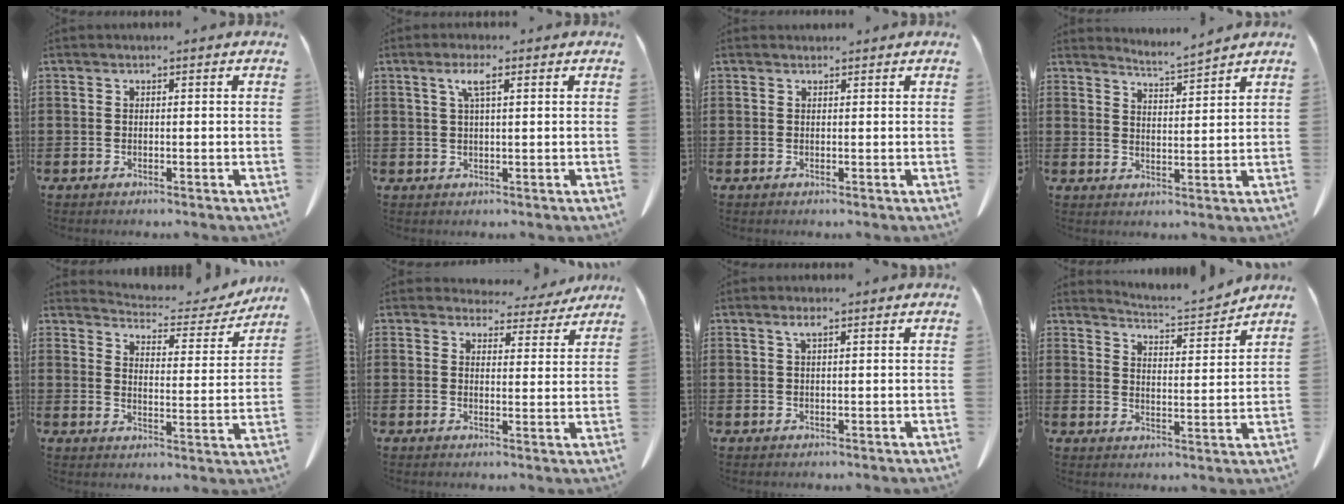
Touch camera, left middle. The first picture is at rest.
{"total": 3.3, "force": [1.3, 0.6, 2.9], "torque": [-0.061, 0.007, 0.021]}
{"total": 0.5, "force": [0.5, 0.2, 0.1], "torque": [-0.003, -0.001, 0.010]}
{"total": 3.9, "force": [3.8, -0.8, 0.4], "torque": [-0.020, -0.025, 0.065]}
{"total": 5.2, "force": [5.1, 0.6, 0.8], "torque": [-0.035, -0.037, 0.087]}
{"total": 4.7, "force": [4.4, 1.2, 0.8], "torque": [-0.015, -0.018, 0.080]}
{"total": 1.5, "force": [0.8, 0.3, 1.3], "torque": [-0.028, 0.003, 0.013]}
{"total": 4.8, "force": [4.7, -0.3, 0.7], "torque": [-0.027, -0.038, 0.078]}